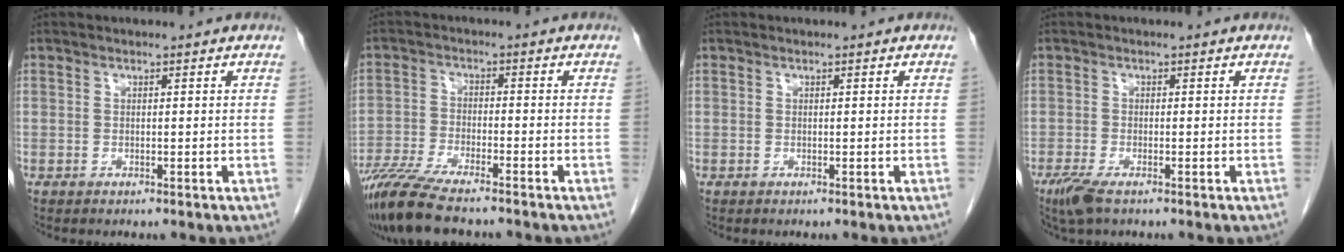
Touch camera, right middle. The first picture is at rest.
{"total": 10.9, "force": [-9.0, 1.4, 6.0], "torque": [-0.108, -0.028, -0.154]}
{"total": 0.0}
{"total": 3.6, "force": [-2.4, 0.9, 2.6], "torque": [-0.060, -0.011, -0.045]}